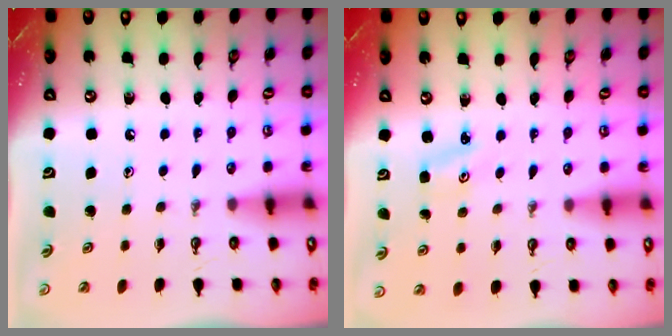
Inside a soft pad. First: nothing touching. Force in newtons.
{"total": 2.6, "press": 2.6, "slide": 0.3}